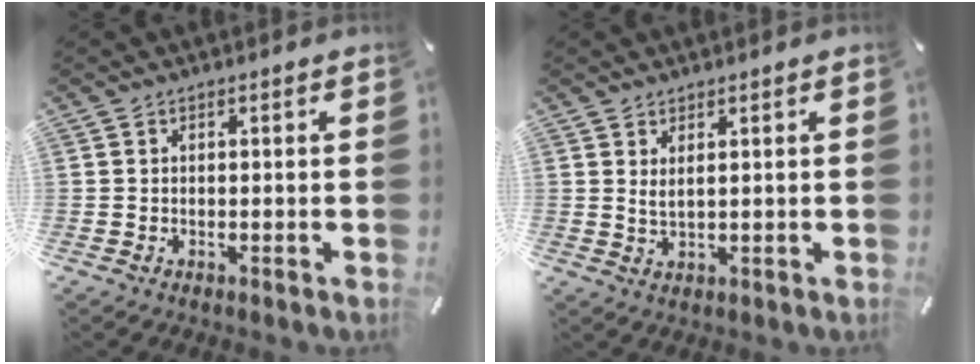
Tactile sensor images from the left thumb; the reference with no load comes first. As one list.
[{"total": 2.2, "force": [1.3, 0.6, 1.6], "torque": [-0.034, 0.000, 0.024]}]